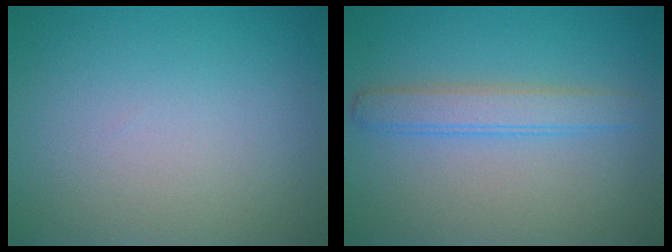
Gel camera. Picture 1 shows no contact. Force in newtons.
{"total": 2.9, "press": 2.9, "slide": 0.1}